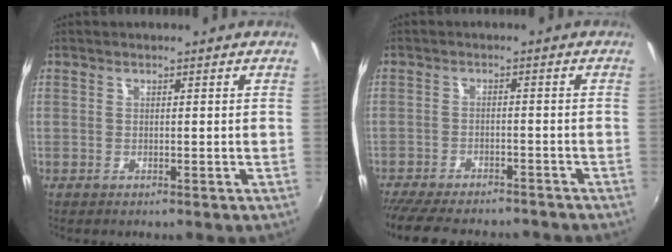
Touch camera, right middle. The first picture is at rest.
{"total": 14.0, "force": [-12.1, 3.7, 5.9], "torque": [-0.133, -0.025, -0.179]}